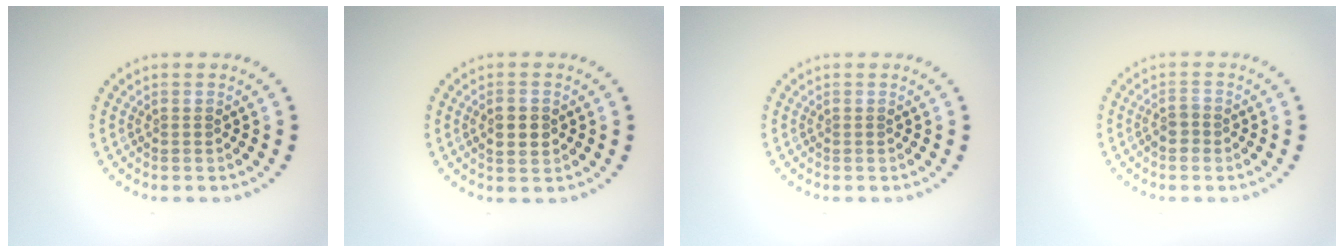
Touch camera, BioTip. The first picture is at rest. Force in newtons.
{"total": 2.1, "press": 2.0, "slide": 0.2}
{"total": 0.0}
{"total": 1.5, "press": 1.3, "slide": 0.9}